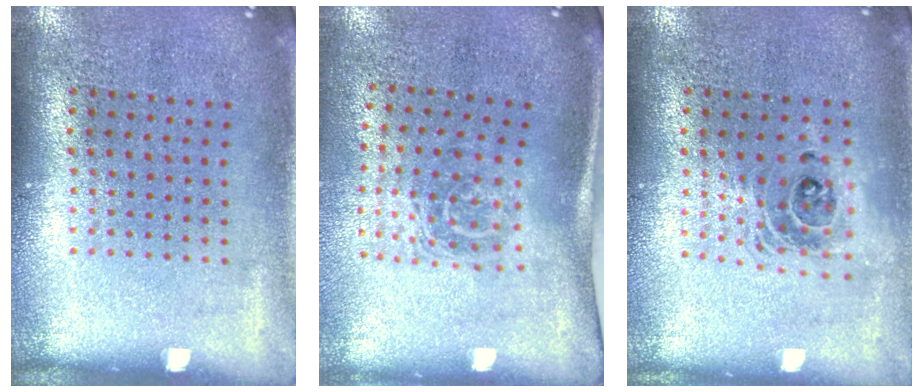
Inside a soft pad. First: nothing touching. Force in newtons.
{"total": 1.7, "press": 1.1, "slide": 1.3}
{"total": 1.5, "press": 1.2, "slide": 0.9}